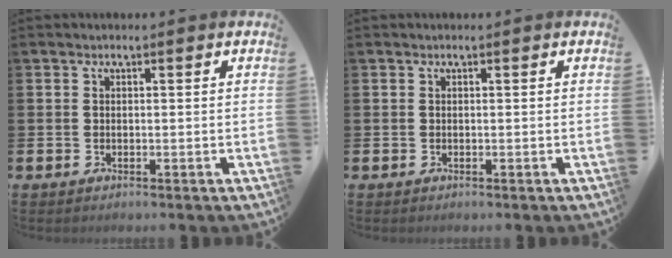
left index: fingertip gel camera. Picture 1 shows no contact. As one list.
[{"total": 0.0}]